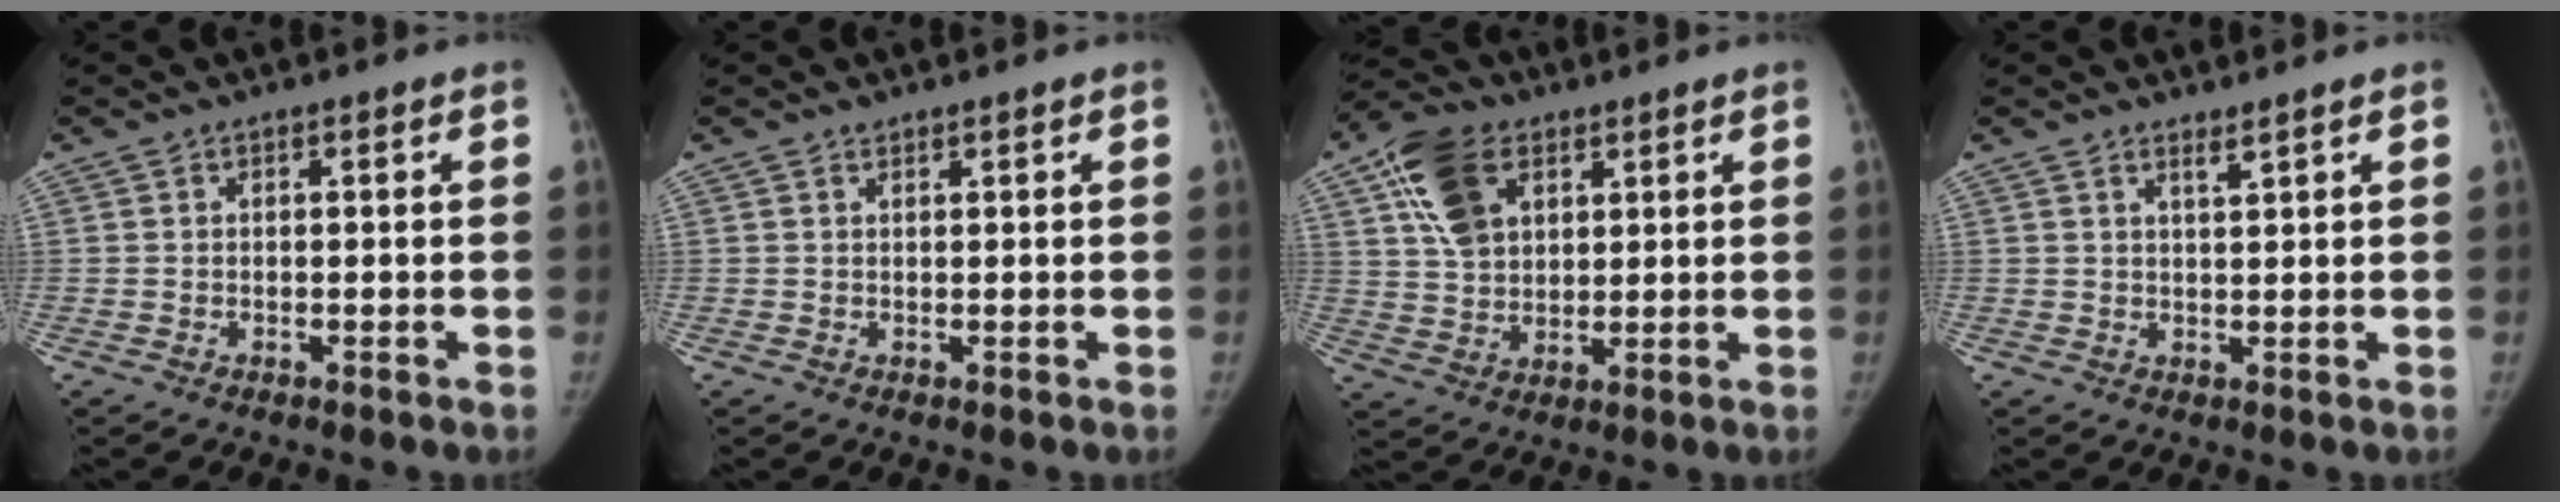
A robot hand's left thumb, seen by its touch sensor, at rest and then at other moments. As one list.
[{"total": 0.6, "force": [0.5, 0.3, 0.1], "torque": [0.003, -0.004, 0.006]}, {"total": 11.9, "force": [5.1, 7.9, 7.2], "torque": [-0.114, -0.006, 0.096]}, {"total": 1.6, "force": [1.3, 0.2, 0.9], "torque": [-0.012, -0.013, 0.025]}]